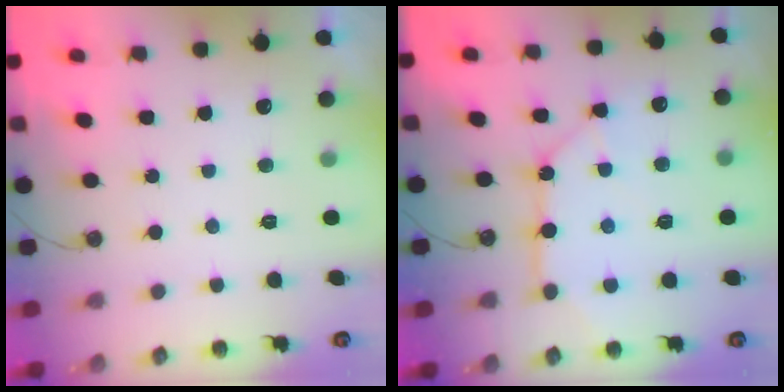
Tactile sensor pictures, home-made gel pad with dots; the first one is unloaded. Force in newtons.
{"total": 12.8, "press": 12.7, "slide": 1.5}